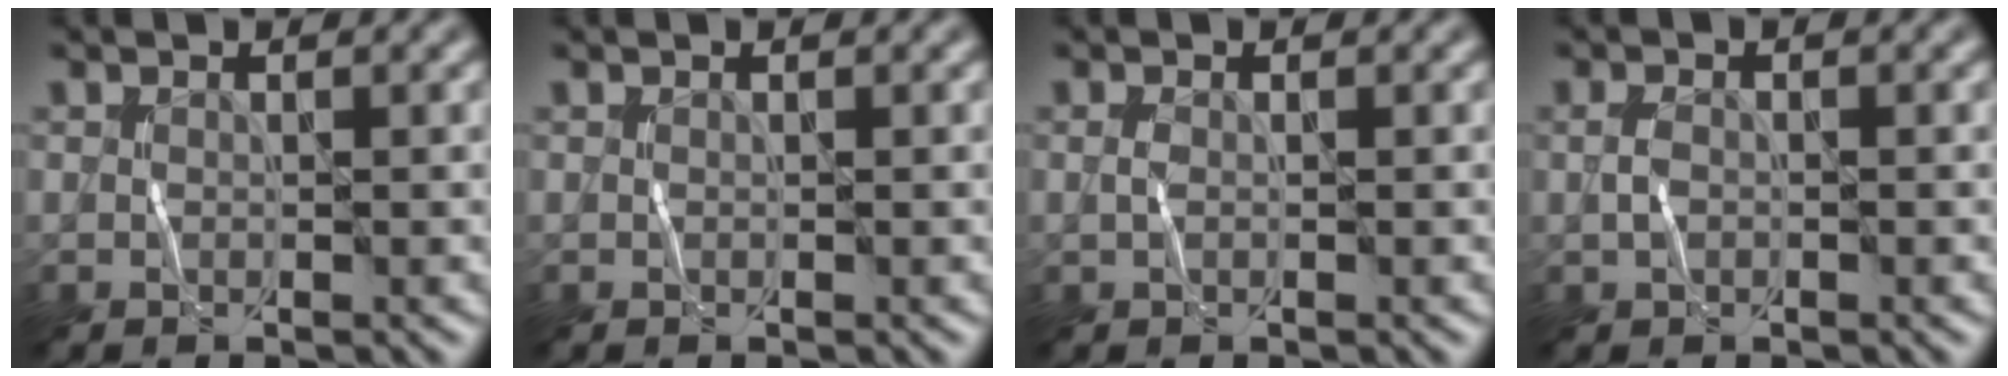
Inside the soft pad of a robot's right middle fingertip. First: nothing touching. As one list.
[{"total": 0.0}, {"total": 0.7, "force": [0.0, 0.3, 0.6], "torque": [-0.016, 0.000, 0.000]}, {"total": 1.3, "force": [-0.1, 0.8, 1.0], "torque": [-0.023, 0.003, -0.006]}]